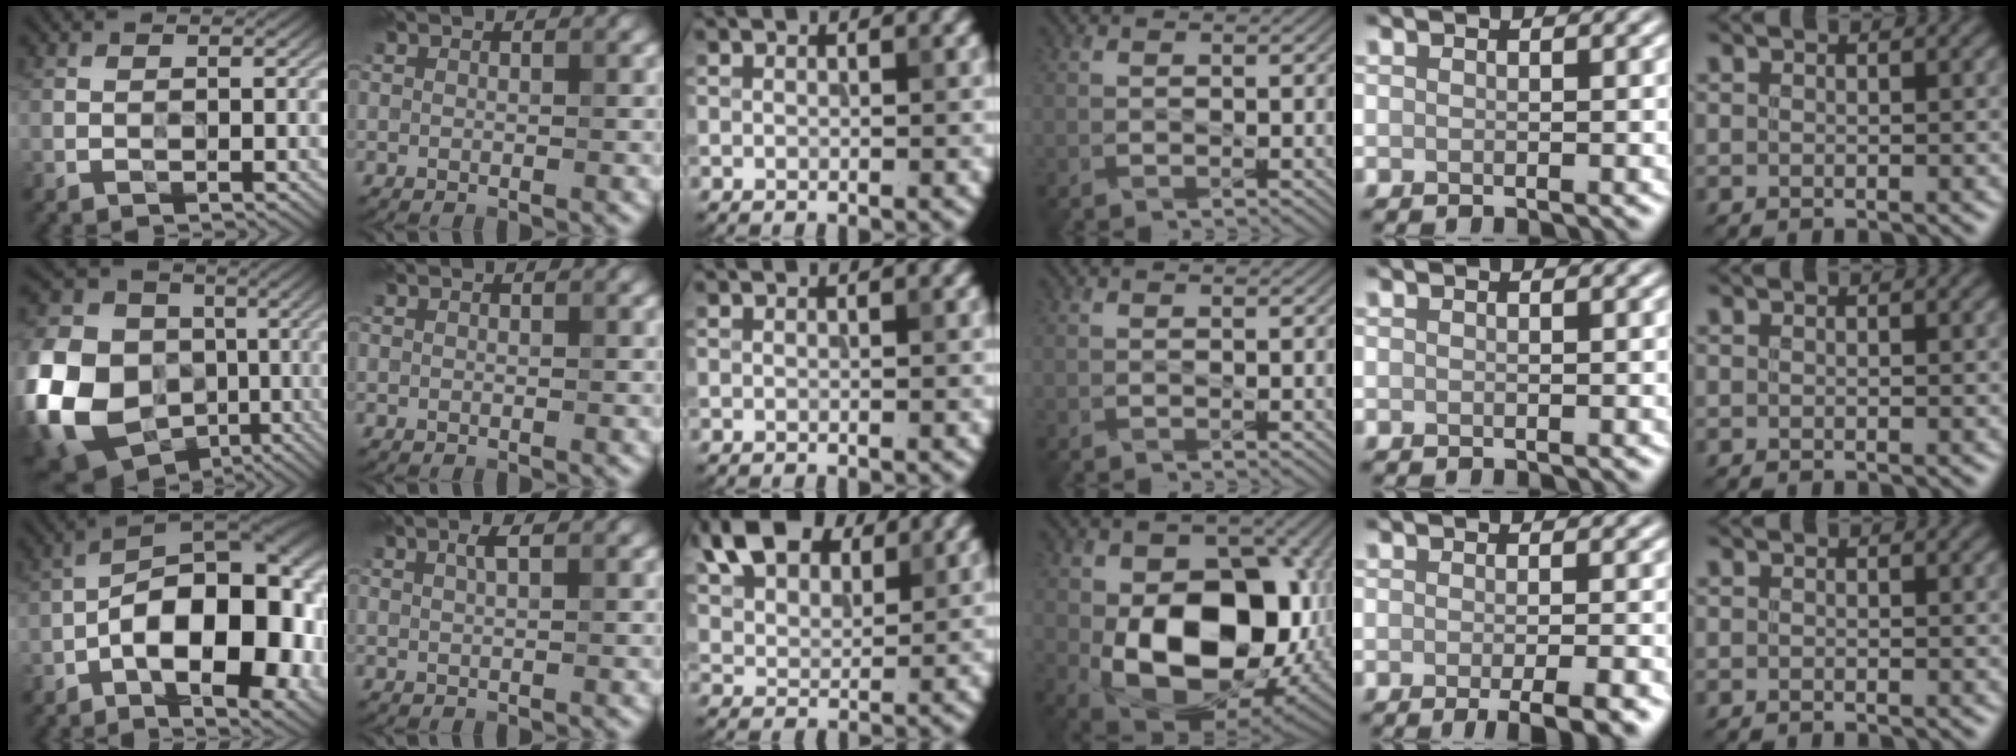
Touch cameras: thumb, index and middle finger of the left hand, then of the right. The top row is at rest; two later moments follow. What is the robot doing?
{"motion": "wipe", "object": "bowl"}